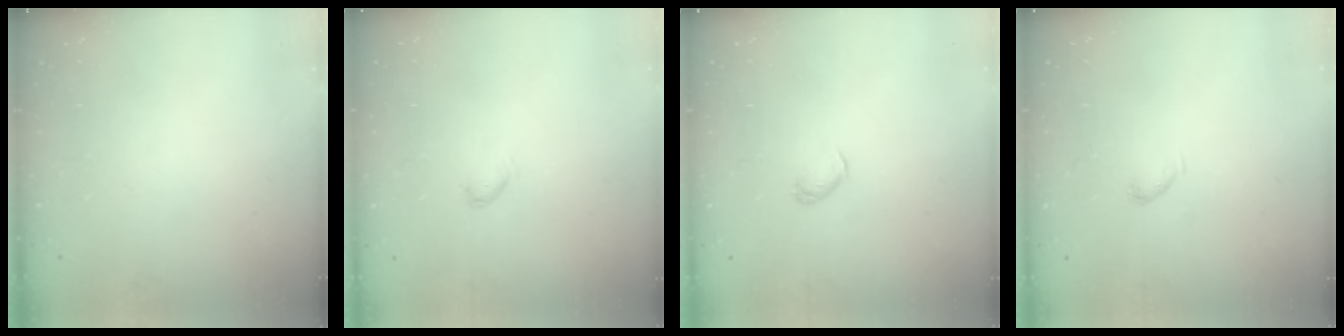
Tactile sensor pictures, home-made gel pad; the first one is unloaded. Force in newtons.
{"total": 3.1, "press": 3.1, "slide": 0.4}
{"total": 3.1, "press": 3.0, "slide": 0.7}
{"total": 3.0, "press": 3.0, "slide": 0.5}